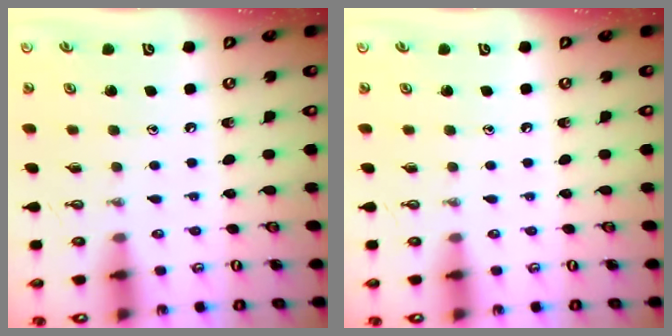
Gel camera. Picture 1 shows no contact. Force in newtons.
{"total": 0.0}